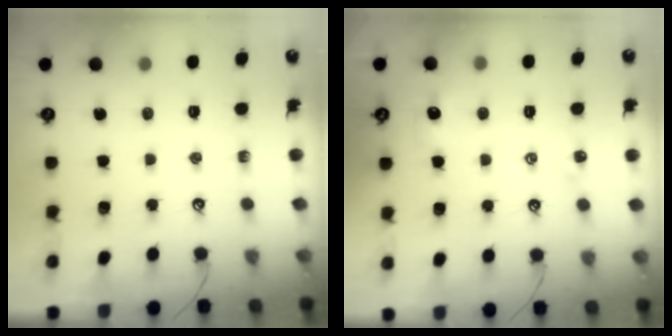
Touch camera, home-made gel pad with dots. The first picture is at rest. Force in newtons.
{"total": 2.2, "press": 2.1, "slide": 0.6}